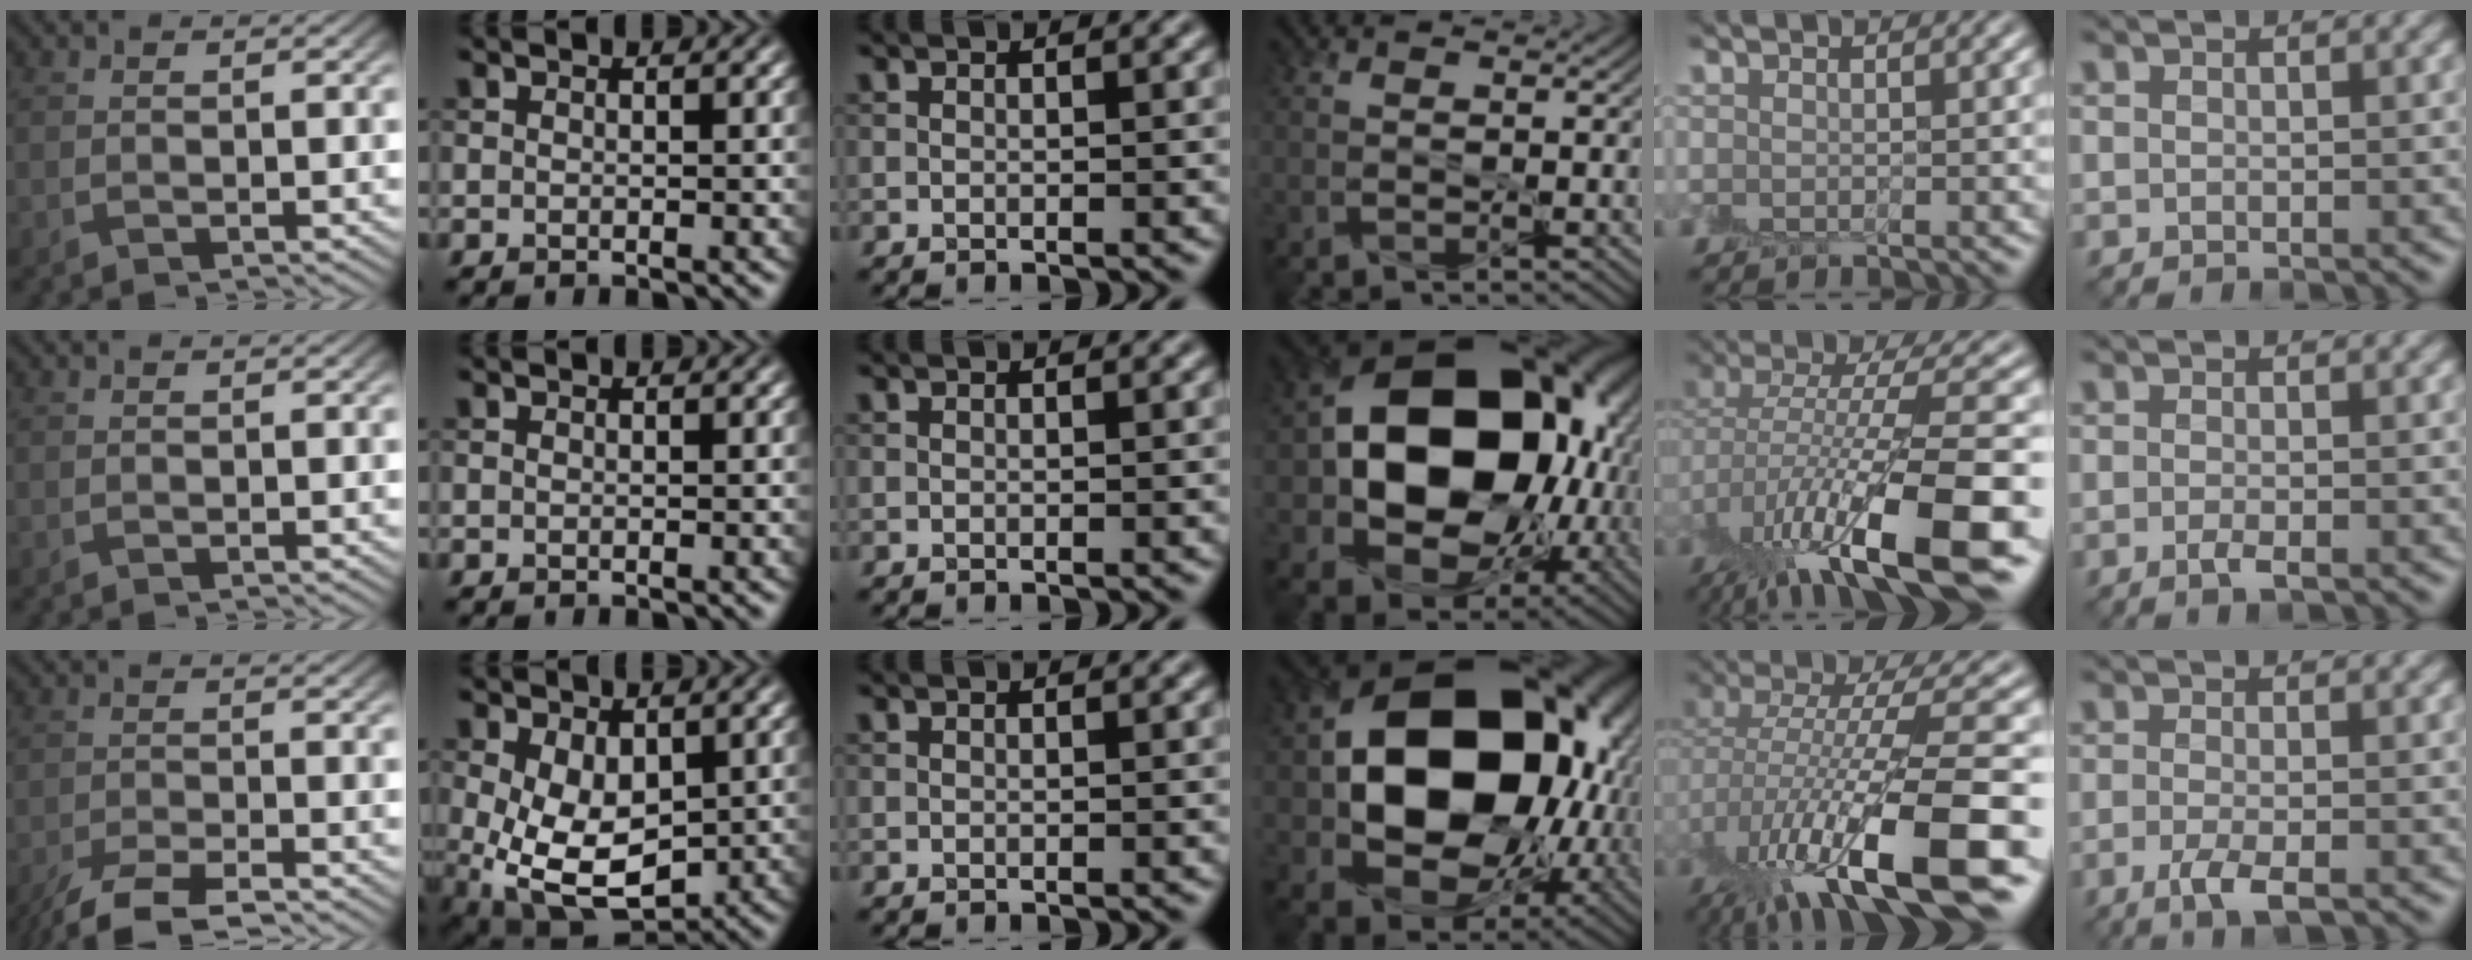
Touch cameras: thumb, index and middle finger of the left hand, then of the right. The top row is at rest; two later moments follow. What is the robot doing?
{"motion": "peel", "object": "envelope seal"}